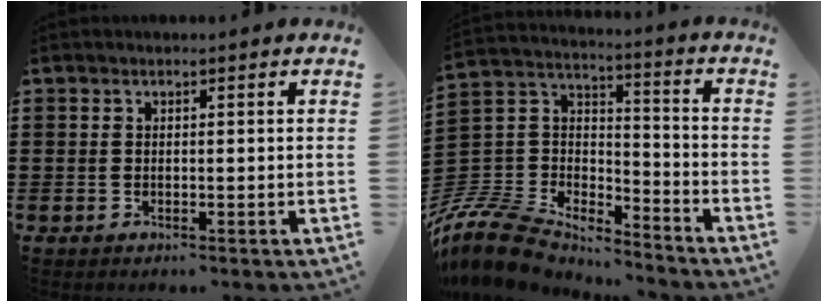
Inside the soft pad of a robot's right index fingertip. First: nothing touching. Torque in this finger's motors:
{"motor_torque": [-0.74, 1.40, -0.90, -0.21]}